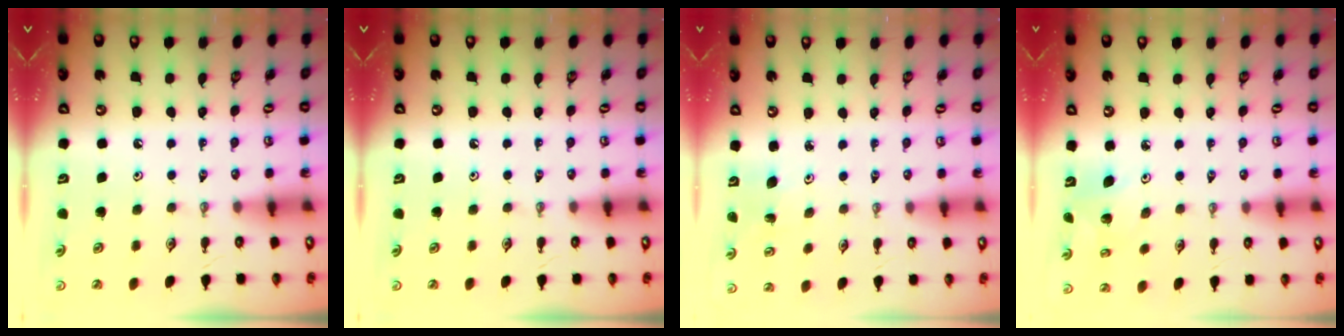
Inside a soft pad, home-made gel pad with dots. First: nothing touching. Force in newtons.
{"total": 0.0}
{"total": 4.7, "press": 4.7, "slide": 0.4}
{"total": 3.5, "press": 3.5, "slide": 0.3}